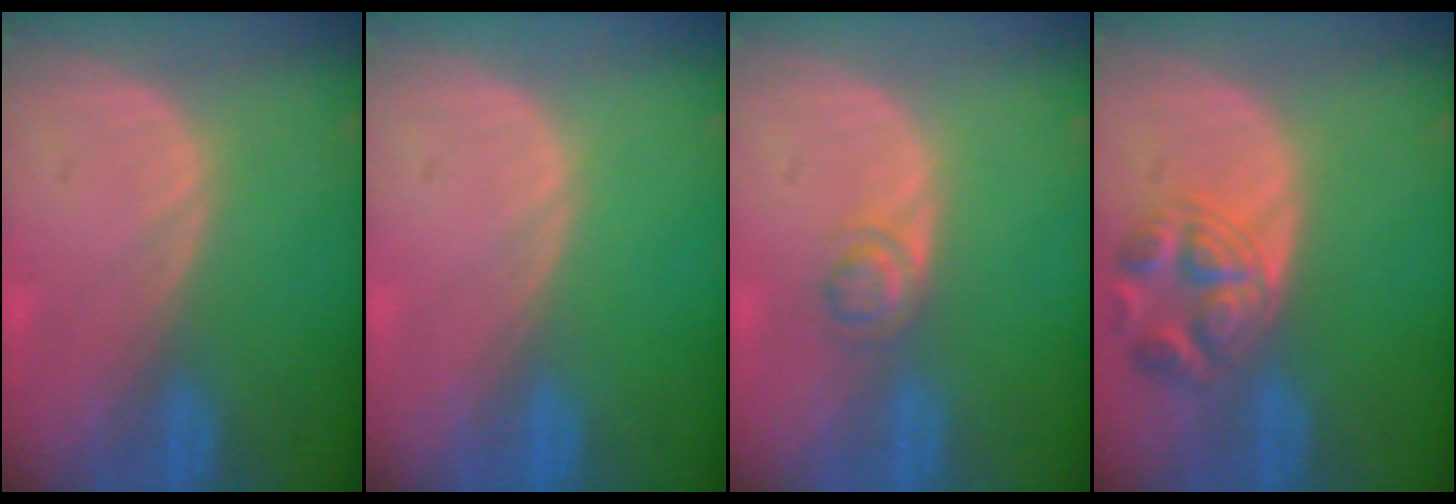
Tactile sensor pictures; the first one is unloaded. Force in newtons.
{"total": 0.0}
{"total": 2.7, "press": 2.7, "slide": 0.2}
{"total": 6.0, "press": 6.0, "slide": 0.4}